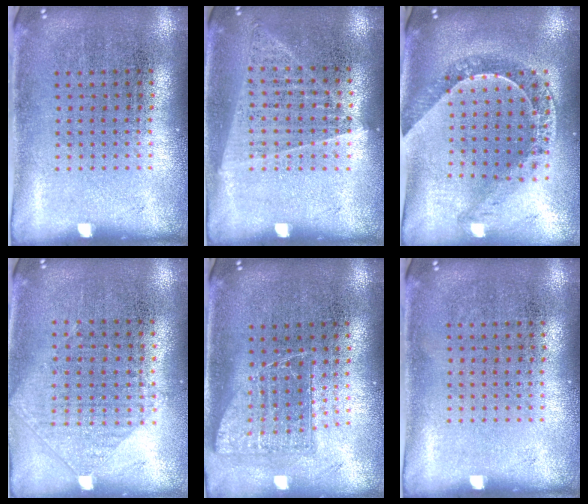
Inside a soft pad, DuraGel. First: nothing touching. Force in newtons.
{"total": 1.2, "press": 1.1, "slide": 0.1}
{"total": 1.2, "press": 1.1, "slide": 0.2}
{"total": 0.9, "press": 0.8, "slide": 0.3}
{"total": 1.1, "press": 0.9, "slide": 0.6}
{"total": 0.0}